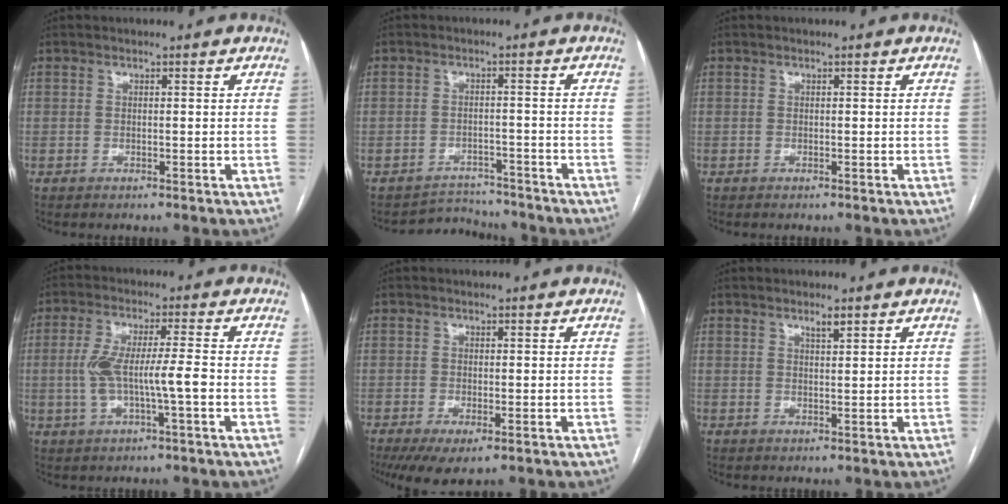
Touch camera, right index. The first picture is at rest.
{"total": 4.7, "force": [-4.2, 1.4, -1.4], "torque": [0.027, 0.020, -0.064]}
{"total": 0.0}
{"total": 7.8, "force": [-1.3, 1.0, 7.7], "torque": [-0.154, 0.013, -0.023]}
{"total": 5.4, "force": [-3.1, 1.7, 4.0], "torque": [-0.064, -0.015, -0.049]}
{"total": 1.6, "force": [1.2, 0.3, 1.1], "torque": [-0.021, -0.001, 0.022]}